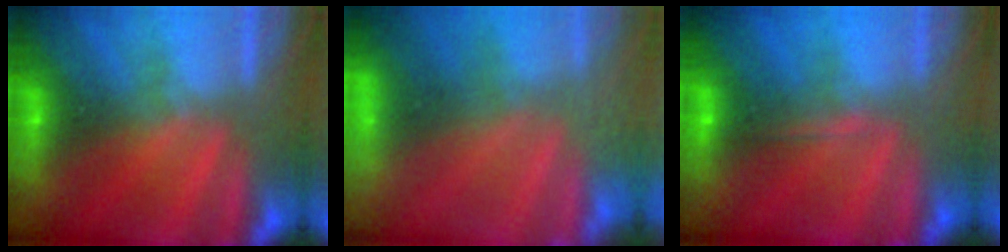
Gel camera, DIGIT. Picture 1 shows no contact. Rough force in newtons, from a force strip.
{"total": 8.7}
{"total": 2.0}